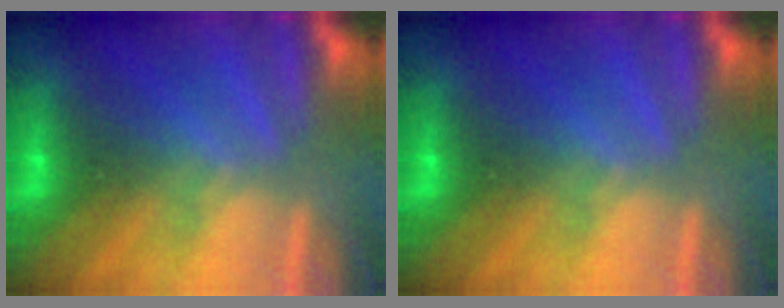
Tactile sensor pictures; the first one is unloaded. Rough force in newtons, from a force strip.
{"total": 0.0}